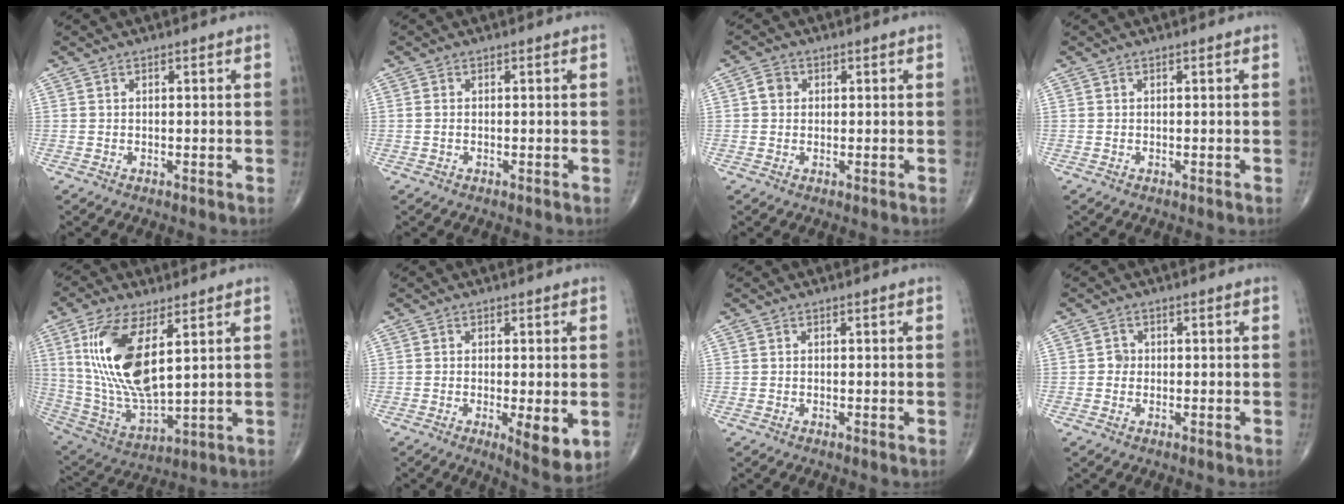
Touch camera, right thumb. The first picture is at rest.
{"total": 0.6, "force": [-0.1, 0.4, 0.5], "torque": [-0.012, -0.001, -0.001]}
{"total": 2.3, "force": [0.3, 2.1, 1.0], "torque": [-0.010, 0.005, 0.002]}
{"total": 0.0}
{"total": 18.5, "force": [5.5, 7.7, 15.9], "torque": [-0.324, -0.027, 0.116]}
{"total": 6.9, "force": [-1.6, 2.0, 6.4], "torque": [-0.094, -0.020, -0.021]}
{"total": 0.0}
{"total": 1.4, "force": [-0.1, 1.3, 0.5], "torque": [0.001, 0.005, -0.006]}